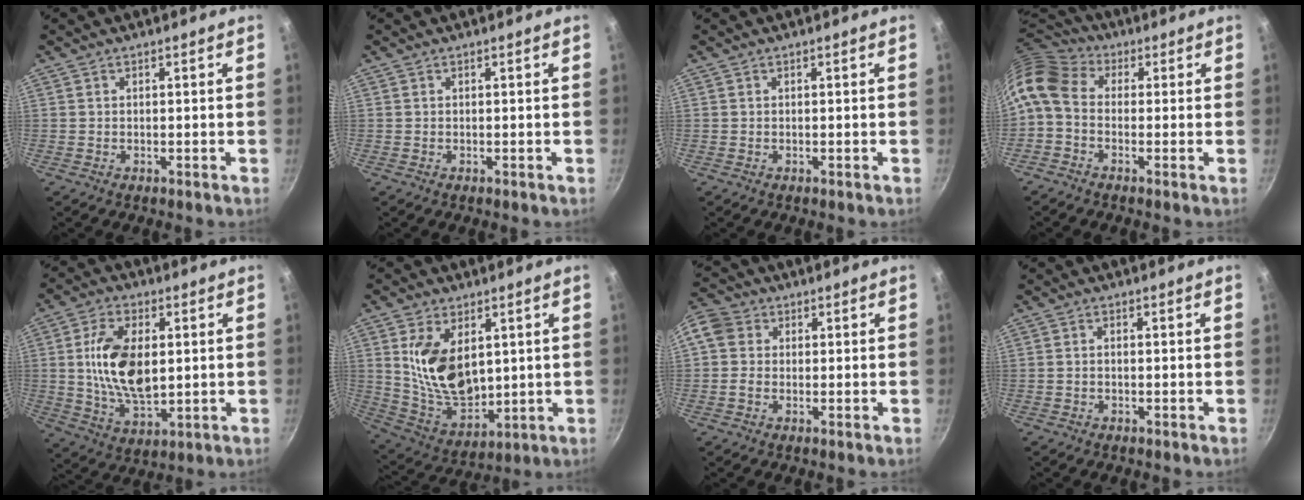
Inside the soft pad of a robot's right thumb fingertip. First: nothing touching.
{"total": 0.0}
{"total": 0.0}
{"total": 10.7, "force": [-0.2, 7.9, 7.2], "torque": [-0.147, 0.032, -0.023]}
{"total": 14.1, "force": [1.7, 8.0, 11.6], "torque": [-0.200, -0.006, 0.033]}
{"total": 14.9, "force": [3.5, 9.3, 11.1], "torque": [-0.172, -0.038, 0.083]}
{"total": 7.4, "force": [0.5, 6.5, 3.5], "torque": [-0.061, 0.018, -0.006]}
{"total": 1.0, "force": [-0.3, 0.6, 0.7], "torque": [-0.017, 0.008, -0.006]}